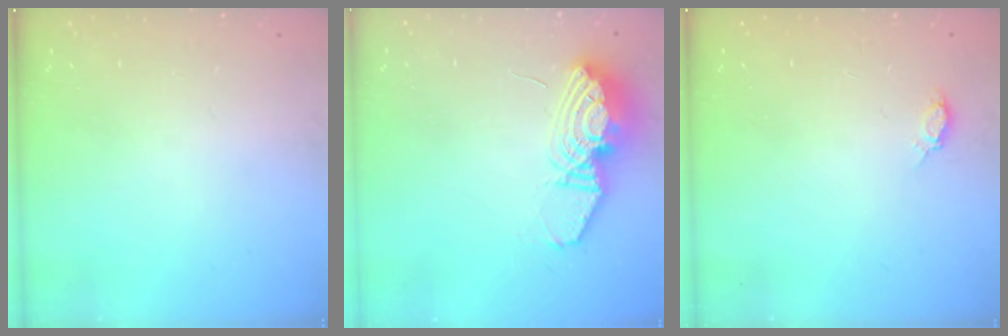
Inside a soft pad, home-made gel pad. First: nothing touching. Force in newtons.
{"total": 13.0, "press": 12.9, "slide": 1.3}
{"total": 9.3, "press": 4.9, "slide": 8.0}